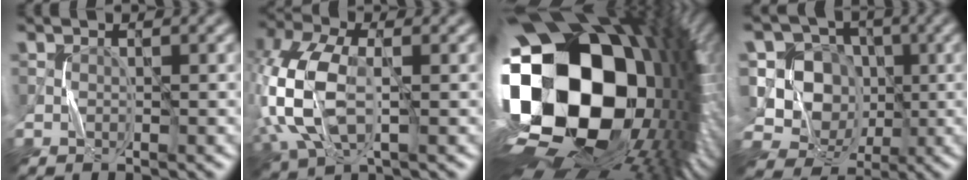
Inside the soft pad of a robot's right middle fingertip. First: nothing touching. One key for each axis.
{"total": 8.4, "fx": -1.0, "fy": 4.4, "fz": 7.1, "tx": -0.191, "ty": 0.003, "tz": -0.022}
{"total": 21.8, "fx": -1.4, "fy": 14.4, "fz": 16.4, "tx": -0.310, "ty": -0.045, "tz": -0.020}
{"total": 11.2, "fx": -1.3, "fy": 9.9, "fz": 5.2, "tx": -0.132, "ty": 0.032, "tz": -0.043}